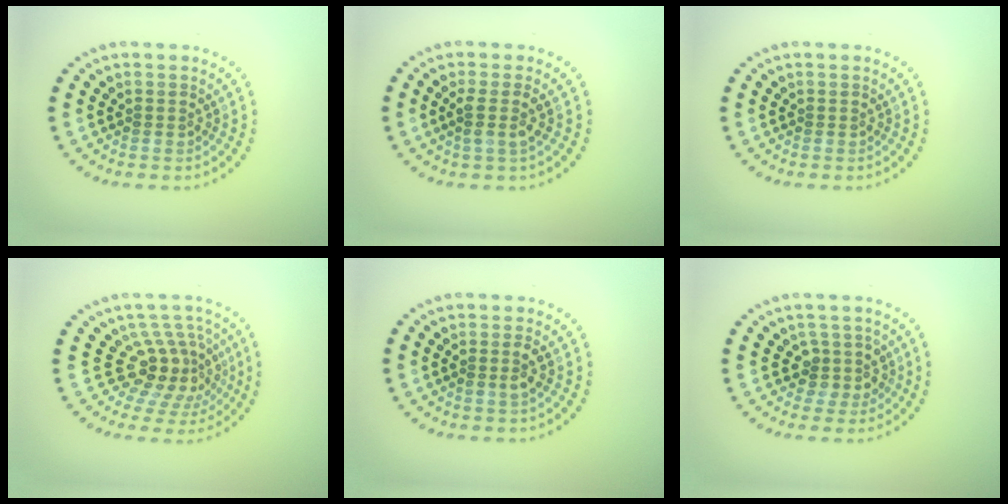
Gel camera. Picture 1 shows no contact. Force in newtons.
{"total": 1.7, "press": 1.4, "slide": 1.0}
{"total": 0.0}
{"total": 4.4, "press": 3.2, "slide": 3.0}
{"total": 1.1, "press": 1.1, "slide": 0.4}
{"total": 2.3, "press": 1.8, "slide": 1.4}